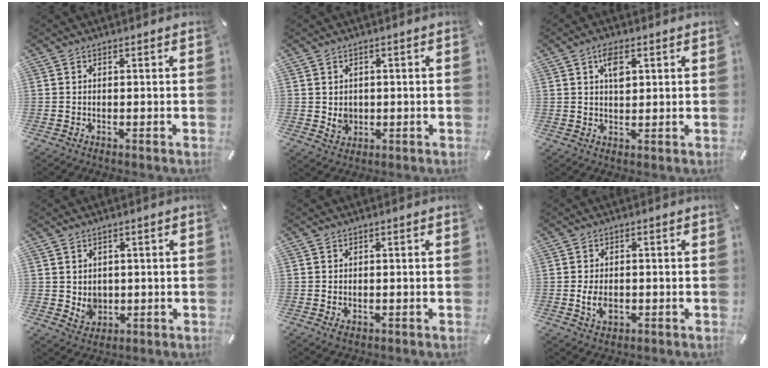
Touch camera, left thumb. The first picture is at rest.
{"total": 3.9, "force": [0.1, 3.7, 1.2], "torque": [-0.001, -0.004, 0.001]}
{"total": 4.6, "force": [1.7, 2.6, 3.3], "torque": [-0.049, -0.003, 0.025]}
{"total": 5.1, "force": [0.4, 4.8, 1.6], "torque": [-0.010, -0.006, 0.006]}
{"total": 1.0, "force": [-0.3, 0.8, 0.5], "torque": [-0.010, 0.001, -0.004]}
{"total": 4.8, "force": [-1.0, 3.2, 3.3], "torque": [-0.086, -0.005, -0.022]}